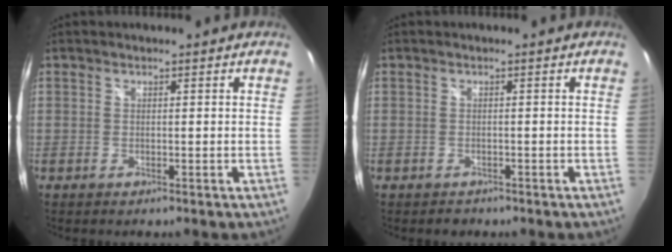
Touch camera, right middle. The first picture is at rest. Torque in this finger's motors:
{"motor_torque": [0.11, -0.07, 0.00, 0.00]}